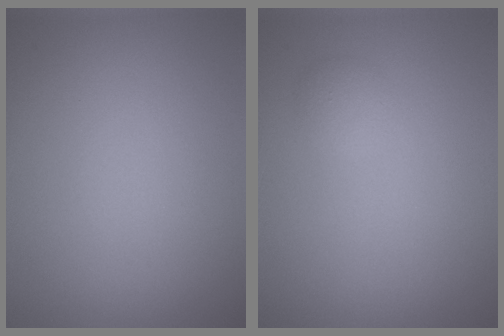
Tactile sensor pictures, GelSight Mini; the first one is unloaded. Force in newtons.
{"total": 1.1, "press": 1.1, "slide": 0.1}